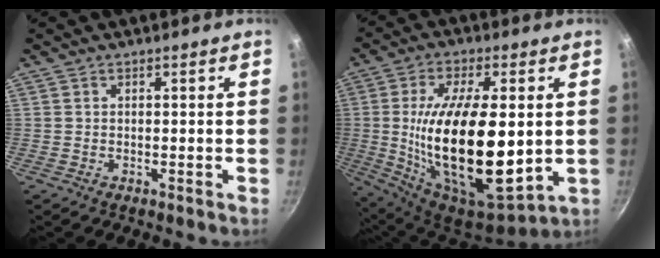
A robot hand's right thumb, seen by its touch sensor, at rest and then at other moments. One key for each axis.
{"total": 25.8, "fx": 0.1, "fy": 11.0, "fz": 23.3, "tx": -0.408, "ty": -0.016, "tz": 0.012}